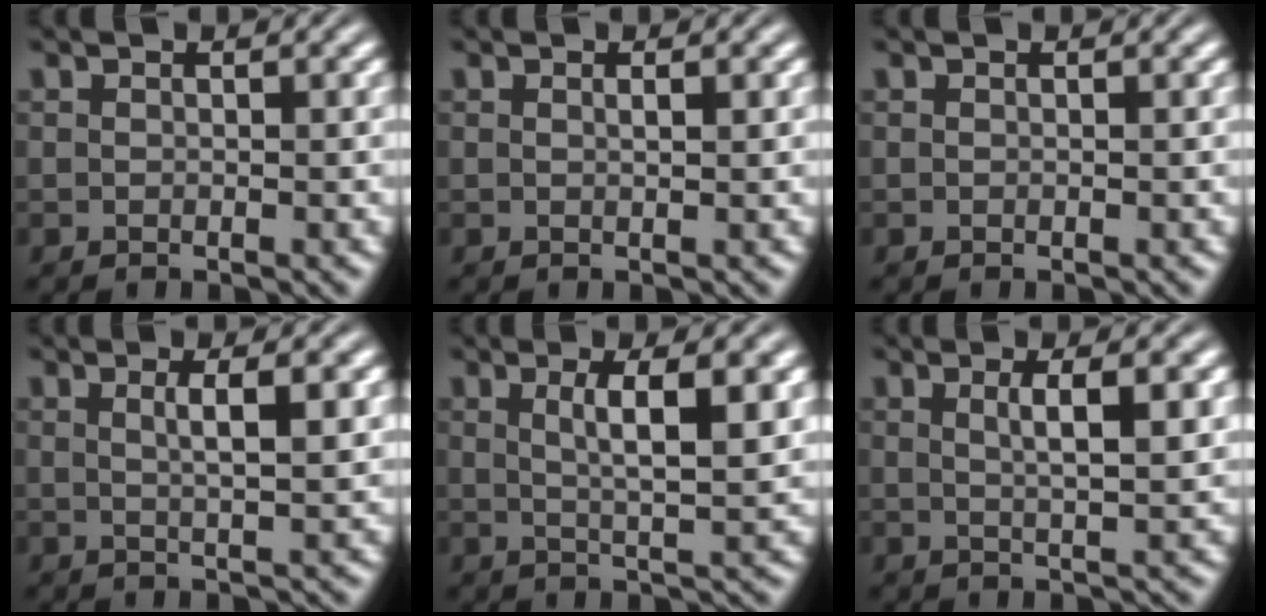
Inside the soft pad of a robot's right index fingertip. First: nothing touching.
{"total": 0.8, "force": [0.2, -0.5, 0.5], "torque": [-0.007, -0.003, 0.006]}
{"total": 0.0}
{"total": 2.6, "force": [0.8, -1.1, 2.2], "torque": [-0.025, -0.002, 0.020]}
{"total": 3.8, "force": [1.0, -1.0, 3.6], "torque": [-0.046, -0.003, 0.026]}
{"total": 2.9, "force": [1.0, -1.1, 2.5], "torque": [-0.029, -0.003, 0.024]}